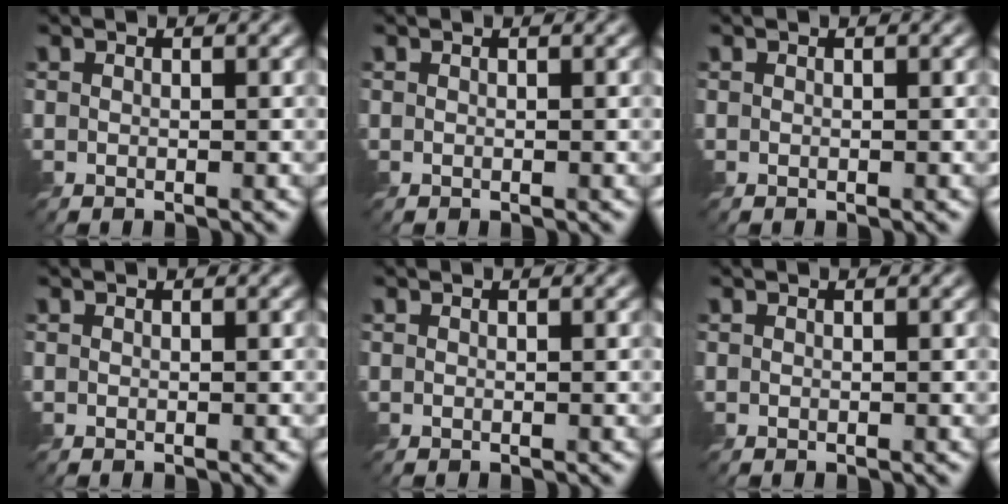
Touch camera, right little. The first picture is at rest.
{"total": 0.0}
{"total": 0.0}
{"total": 0.0}
{"total": 0.0}
{"total": 0.0}